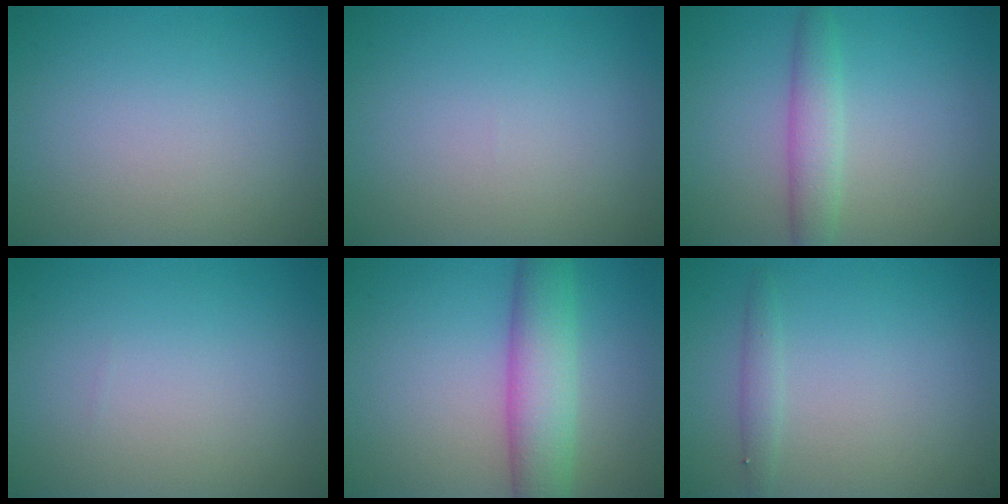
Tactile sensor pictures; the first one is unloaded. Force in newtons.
{"total": 0.0}
{"total": 2.8, "press": 2.8, "slide": 0.1}
{"total": 0.0}
{"total": 6.0, "press": 6.0, "slide": 0.2}
{"total": 1.1, "press": 1.1, "slide": 0.1}